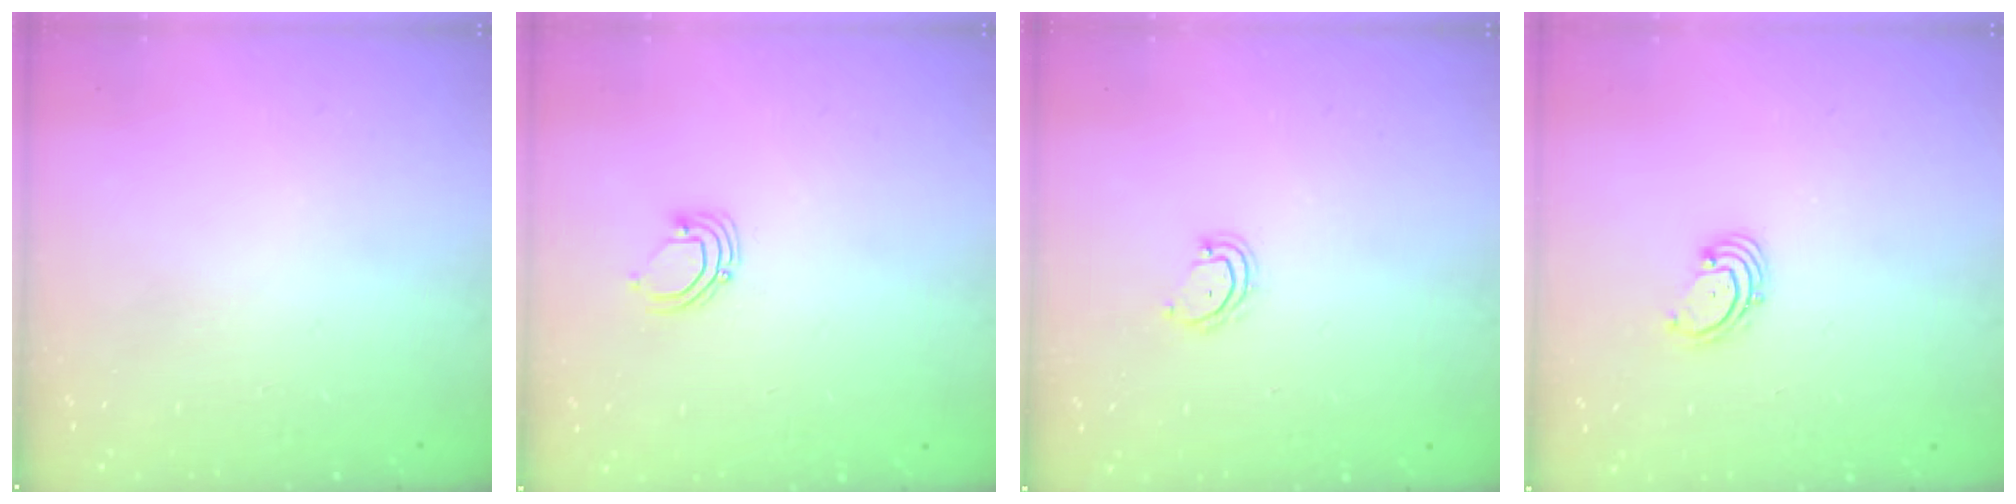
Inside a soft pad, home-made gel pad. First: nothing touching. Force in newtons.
{"total": 3.8, "press": 3.8, "slide": 0.3}
{"total": 4.0, "press": 4.0, "slide": 0.3}
{"total": 1.9, "press": 1.8, "slide": 0.2}